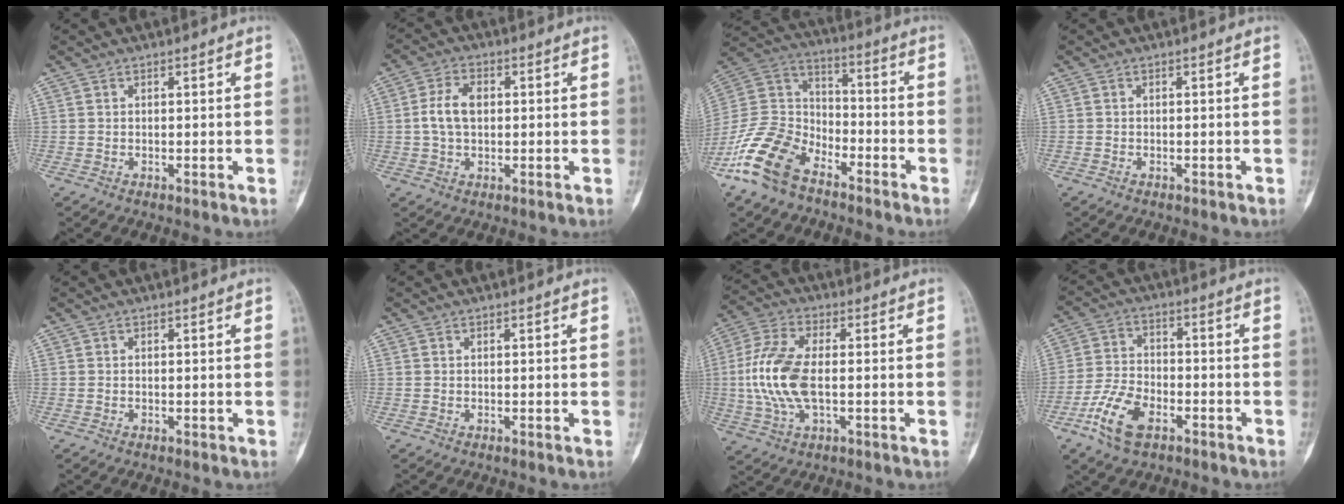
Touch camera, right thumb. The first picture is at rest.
{"total": 5.9, "force": [0.5, 3.7, 4.6], "torque": [-0.093, 0.015, 0.008]}
{"total": 15.6, "force": [-10.2, 8.8, 7.9], "torque": [-0.156, 0.068, -0.203]}
{"total": 0.0}
{"total": 0.0}
{"total": 0.0}
{"total": 14.7, "force": [-0.7, 6.8, 13.0], "torque": [-0.299, 0.013, -0.016]}
{"total": 9.9, "force": [-5.2, 5.3, 6.5], "torque": [-0.135, 0.020, -0.099]}